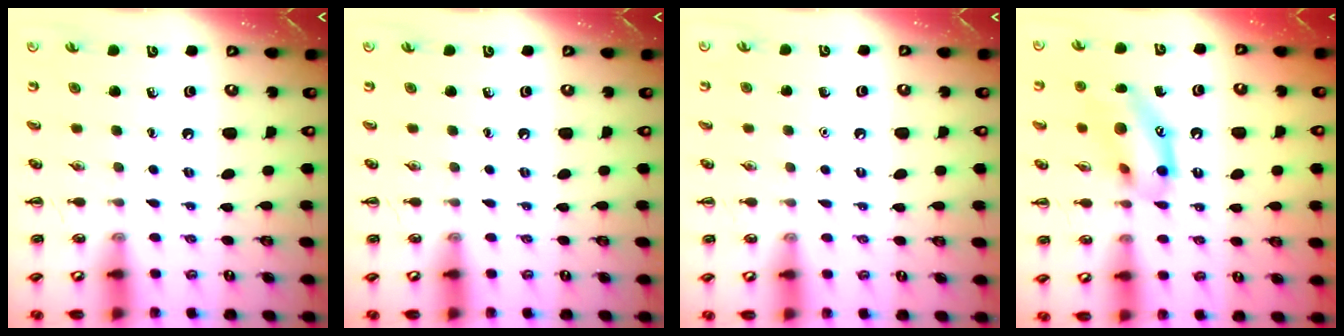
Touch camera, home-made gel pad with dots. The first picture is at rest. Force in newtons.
{"total": 0.0}
{"total": 1.5, "press": 1.5, "slide": 0.1}
{"total": 14.8, "press": 14.6, "slide": 2.3}